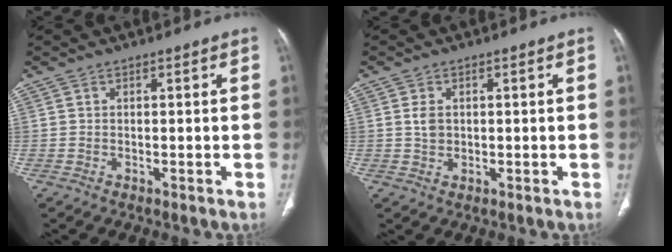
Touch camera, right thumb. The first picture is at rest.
{"total": 2.3, "force": [0.4, 1.6, 1.6], "torque": [-0.027, -0.003, 0.009]}